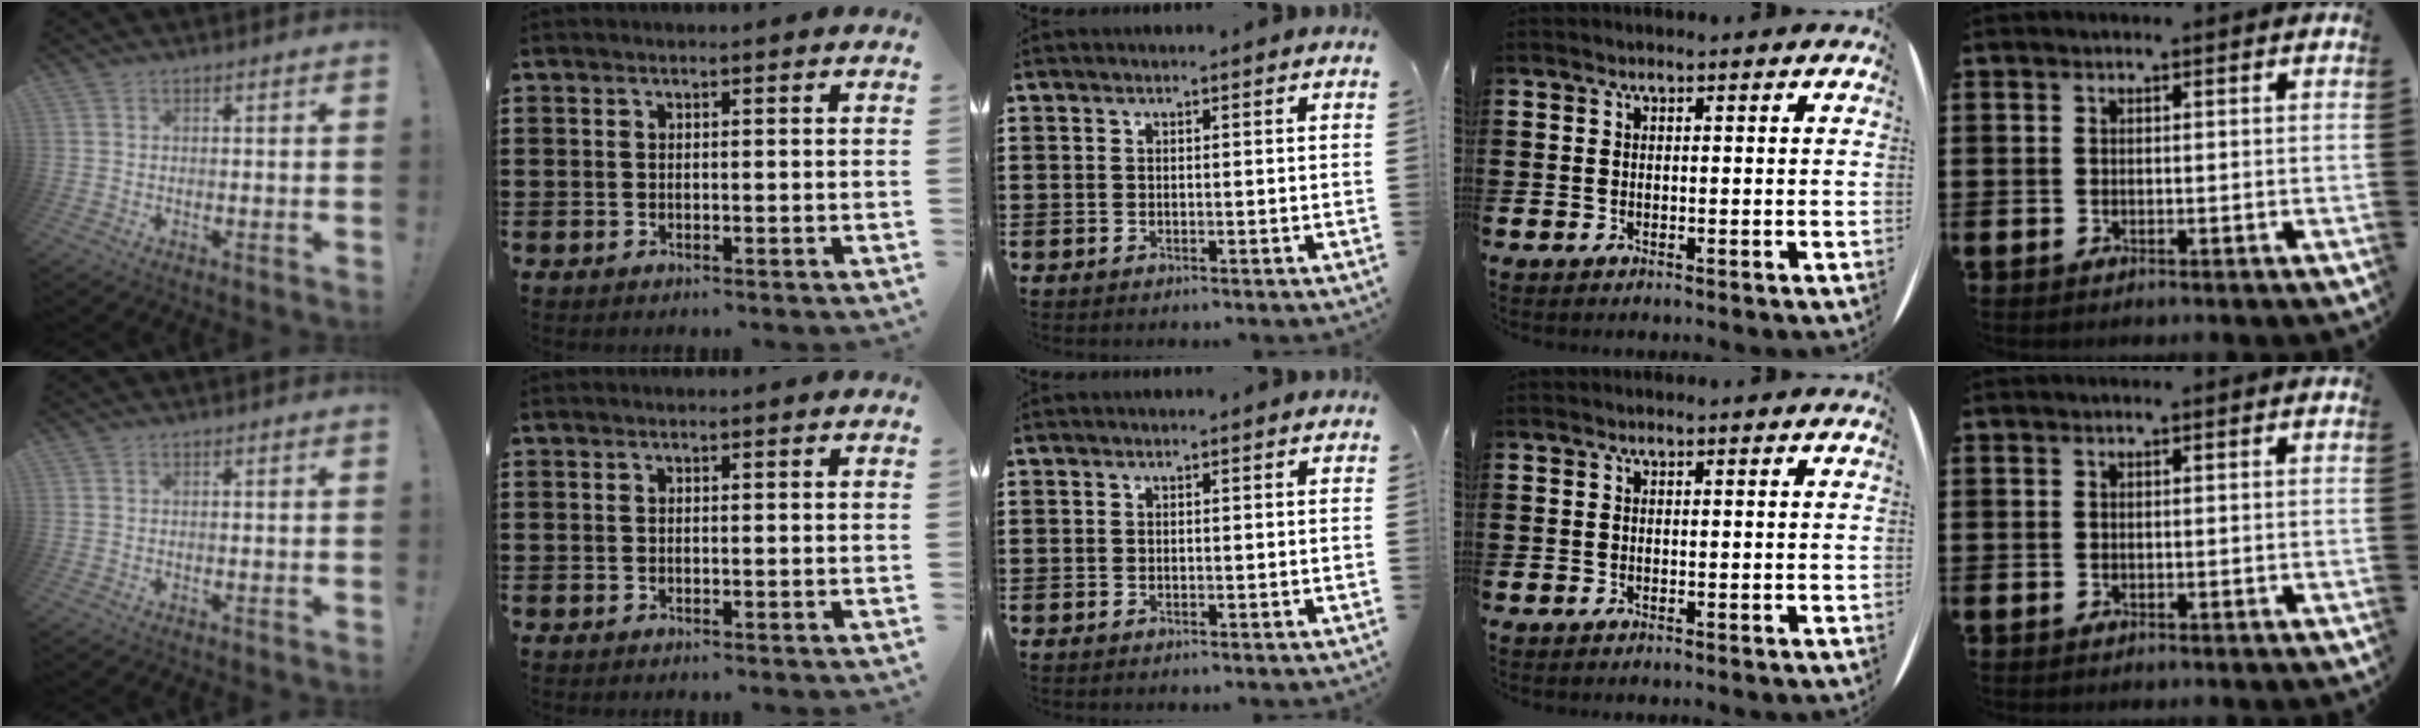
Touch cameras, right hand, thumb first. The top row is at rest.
{}